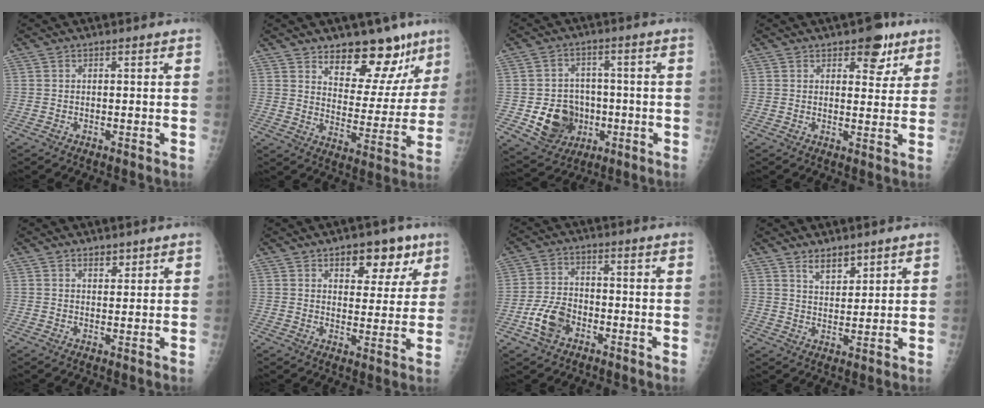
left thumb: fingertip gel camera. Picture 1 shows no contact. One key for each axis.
{"total": 14.8, "fx": 10.4, "fy": 7.4, "fz": 7.4, "tx": -0.037, "ty": -0.068, "tz": 0.157}
{"total": 11.4, "fx": -2.6, "fy": 9.6, "fz": 5.5, "tx": -0.053, "ty": 0.009, "tz": -0.033}
{"total": 6.6, "fx": 3.9, "fy": 3.7, "fz": 3.8, "tx": -0.015, "ty": -0.017, "tz": 0.050}
{"total": 2.0, "fx": 1.5, "fy": 1.1, "fz": 0.8, "tx": -0.001, "ty": -0.009, "tz": 0.023}
{"total": 9.8, "fx": 5.5, "fy": 5.6, "fz": 5.9, "tx": -0.037, "ty": -0.022, "tz": 0.074}
{"total": 7.1, "fx": -3.2, "fy": 4.6, "fz": 4.3, "tx": -0.080, "ty": 0.018, "tz": -0.061}
{"total": 4.5, "fx": 3.4, "fy": 2.1, "fz": 2.1, "tx": -0.018, "ty": -0.028, "tz": 0.063}